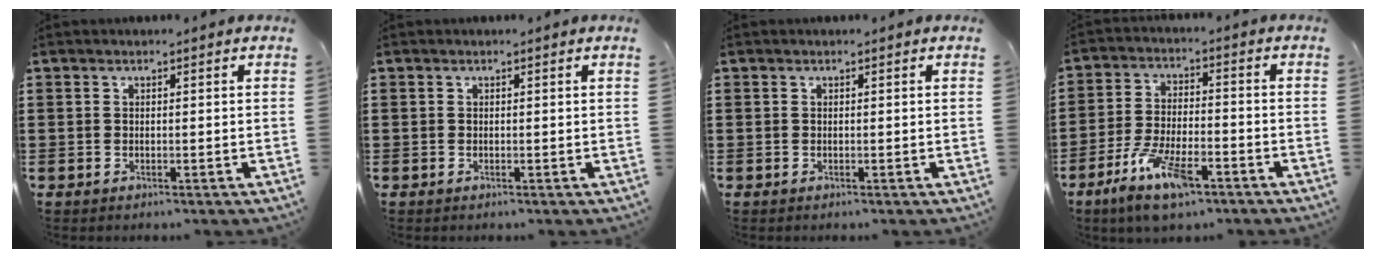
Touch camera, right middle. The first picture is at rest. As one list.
[{"total": 0.0}, {"total": 0.0}, {"total": 9.5, "force": [-5.8, 3.2, 6.8], "torque": [-0.143, -0.002, -0.108]}]